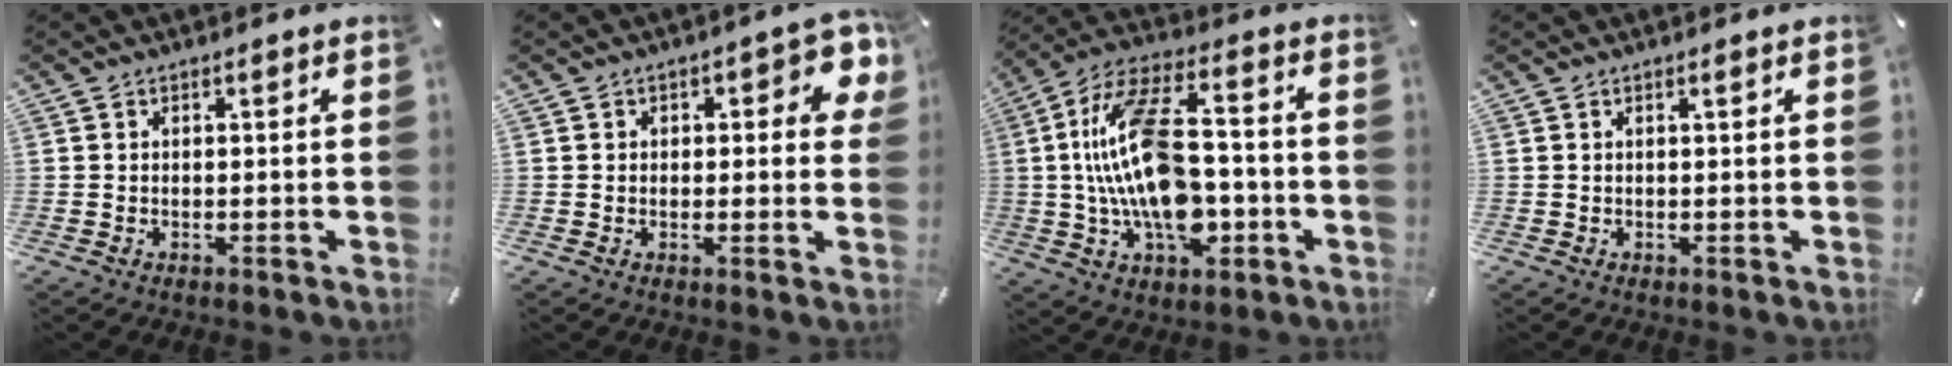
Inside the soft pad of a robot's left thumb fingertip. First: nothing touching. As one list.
[{"total": 5.7, "force": [1.9, 3.3, 4.3], "torque": [-0.046, 0.000, 0.025]}, {"total": 20.2, "force": [-2.1, 11.0, 16.9], "torque": [-0.345, 0.006, -0.039]}, {"total": 0.6, "force": [0.3, 0.0, 0.5], "torque": [-0.010, 0.001, 0.004]}]